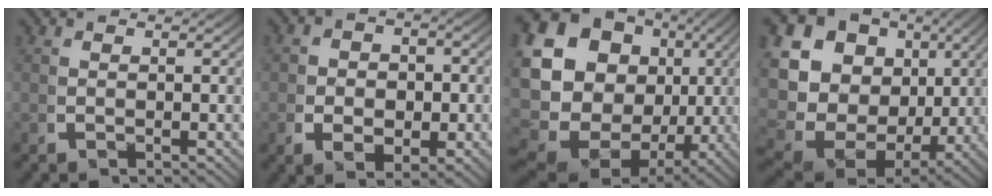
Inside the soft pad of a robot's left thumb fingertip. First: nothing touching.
{"total": 4.2, "force": [-0.8, 3.1, 2.8], "torque": [-0.033, -0.013, -0.012]}
{"total": 19.8, "force": [0.9, 14.9, 12.9], "torque": [-0.280, -0.035, 0.021]}
{"total": 19.0, "force": [0.8, 15.4, 11.0], "torque": [-0.241, -0.034, 0.009]}